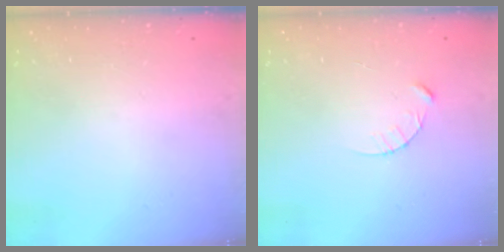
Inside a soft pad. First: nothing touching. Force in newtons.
{"total": 3.1, "press": 3.1, "slide": 0.3}